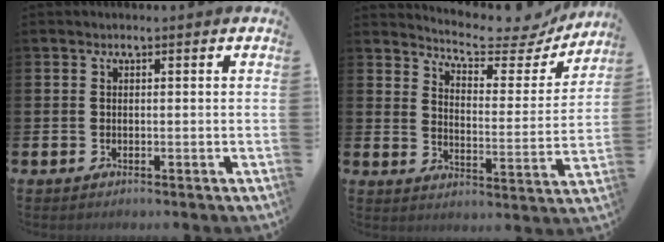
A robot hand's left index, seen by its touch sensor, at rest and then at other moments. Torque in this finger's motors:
{"motor_torque": [1.01, -1.13, 0.10, 0.05]}